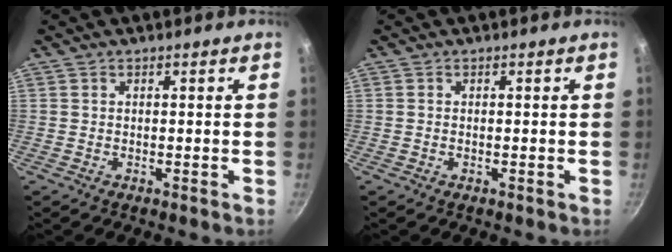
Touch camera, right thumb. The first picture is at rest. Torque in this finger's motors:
{"motor_torque": [0.00, 0.39, -0.41, 0.03, 0.03]}